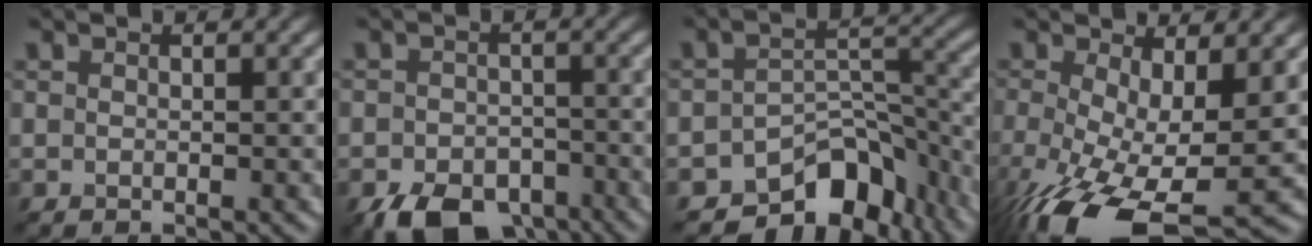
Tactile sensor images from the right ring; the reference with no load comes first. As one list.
[{"total": 7.2, "force": [-4.7, 4.1, 3.6], "torque": [-0.059, -0.015, -0.074]}, {"total": 8.5, "force": [-6.1, 4.1, 4.2], "torque": [-0.043, -0.013, -0.100]}, {"total": 11.6, "force": [-4.1, 4.8, 9.8], "torque": [-0.201, -0.041, -0.062]}]